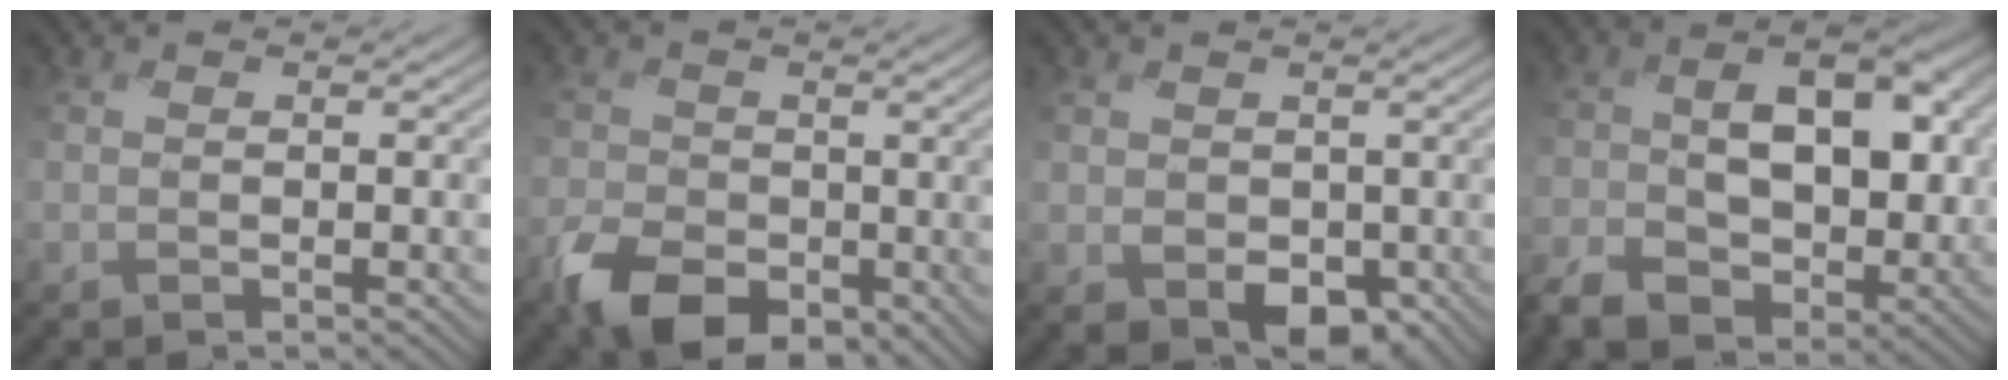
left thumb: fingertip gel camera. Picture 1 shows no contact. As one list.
[{"total": 5.8, "force": [-2.8, 4.2, 2.8], "torque": [-0.045, -0.015, -0.065]}, {"total": 5.1, "force": [-1.1, 3.9, 3.1], "torque": [-0.072, -0.028, -0.018]}, {"total": 10.8, "force": [-1.9, 7.3, 7.7], "torque": [-0.102, -0.006, -0.039]}]